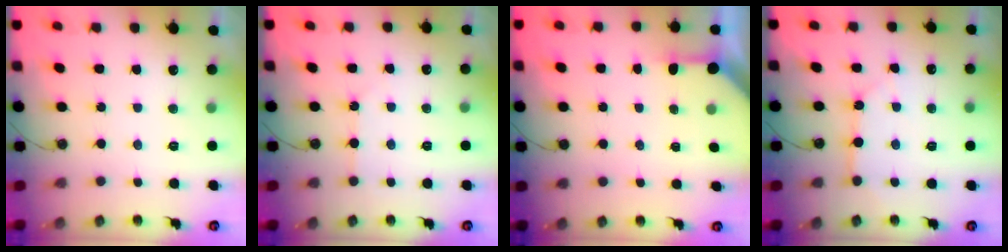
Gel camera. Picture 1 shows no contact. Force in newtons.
{"total": 4.2, "press": 4.2, "slide": 0.6}
{"total": 2.7, "press": 2.6, "slide": 0.3}
{"total": 4.0, "press": 3.9, "slide": 0.5}